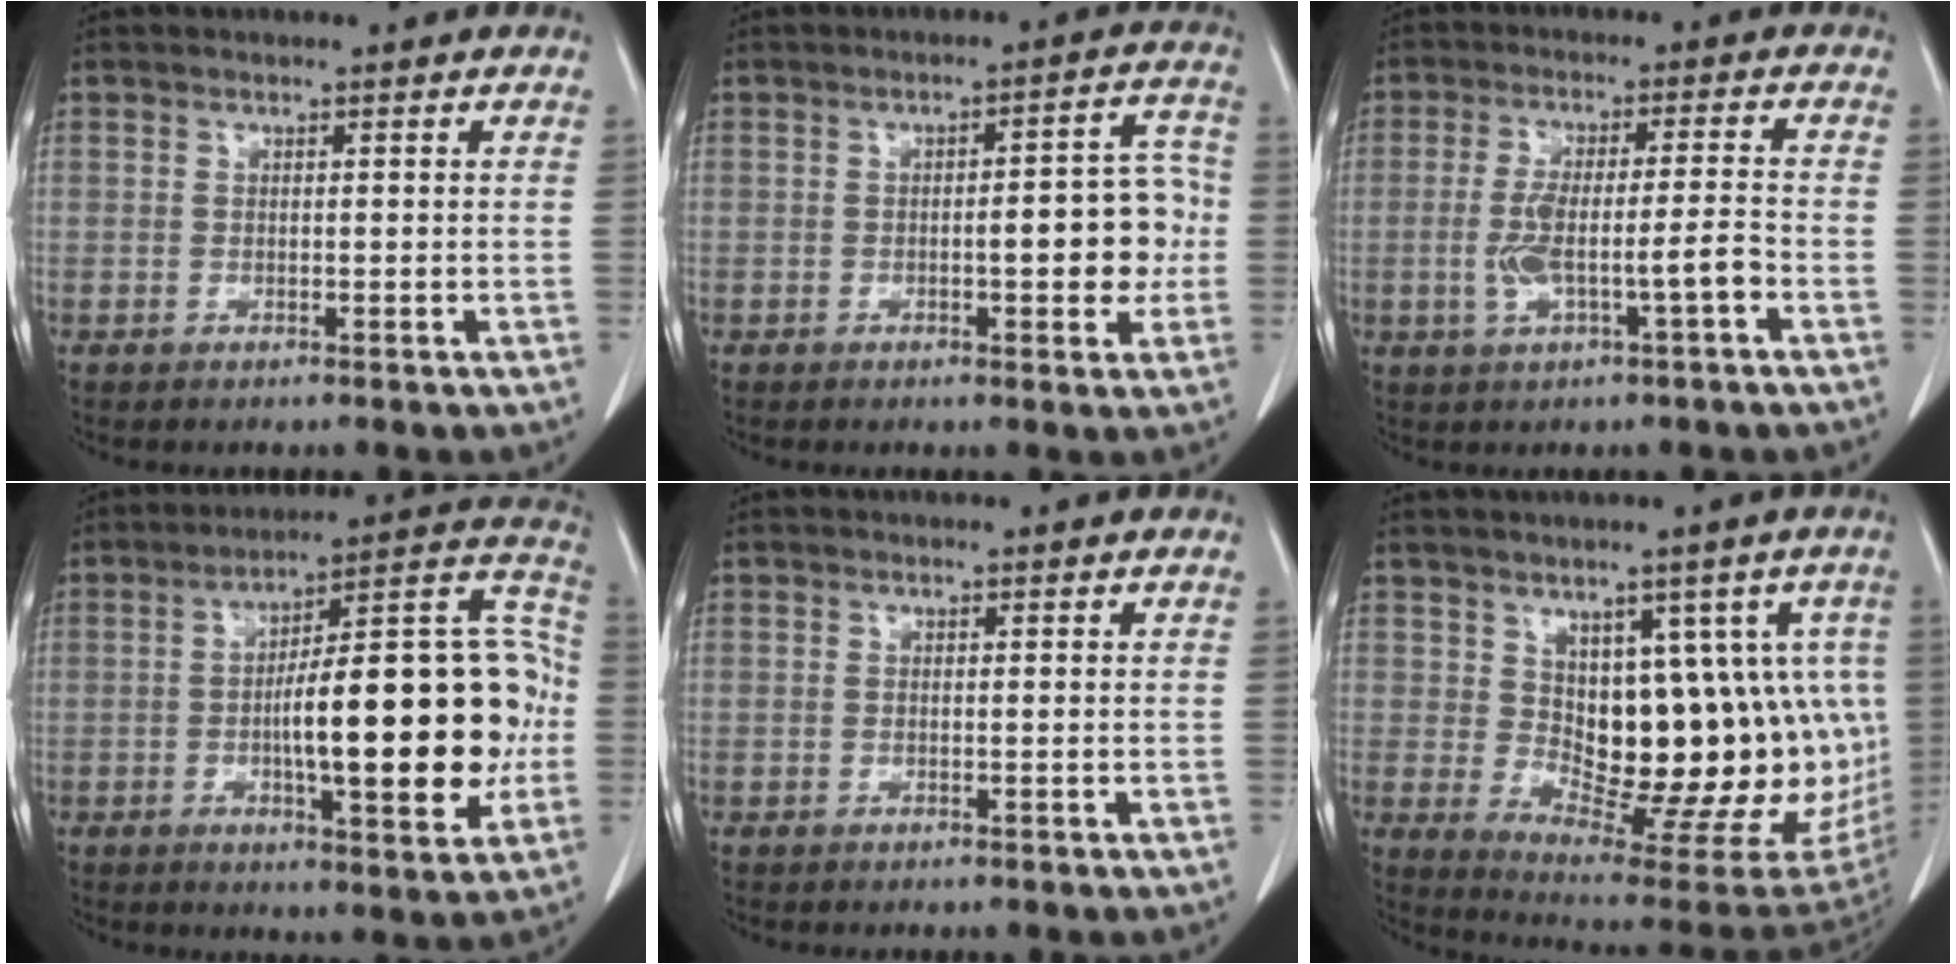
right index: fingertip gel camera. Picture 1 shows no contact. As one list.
[{"total": 8.0, "force": [-0.9, 2.3, 7.6], "torque": [-0.094, 0.020, -0.009]}, {"total": 7.6, "force": [-2.2, 1.0, 7.2], "torque": [-0.143, 0.013, -0.034]}, {"total": 22.4, "force": [-2.5, 5.2, 21.7], "torque": [-0.286, 0.036, -0.032]}, {"total": 0.0}, {"total": 16.9, "force": [2.2, 8.3, 14.6], "torque": [-0.176, 0.004, 0.051]}]